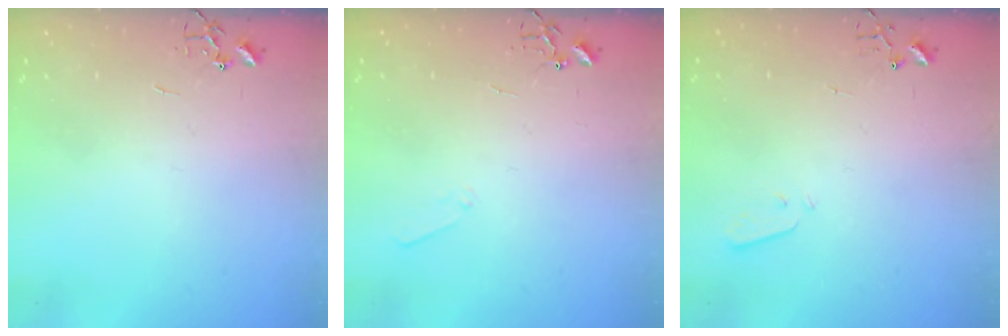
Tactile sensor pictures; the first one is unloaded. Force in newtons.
{"total": 4.8, "press": 4.7, "slide": 0.7}
{"total": 2.1, "press": 2.0, "slide": 0.4}